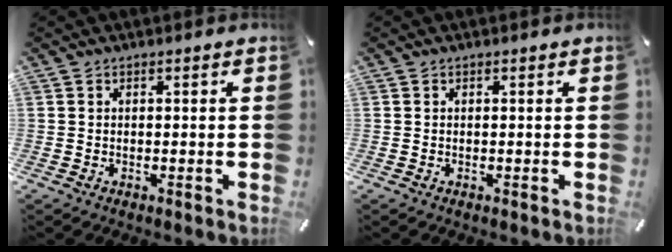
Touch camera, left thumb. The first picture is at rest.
{"total": 0.0}